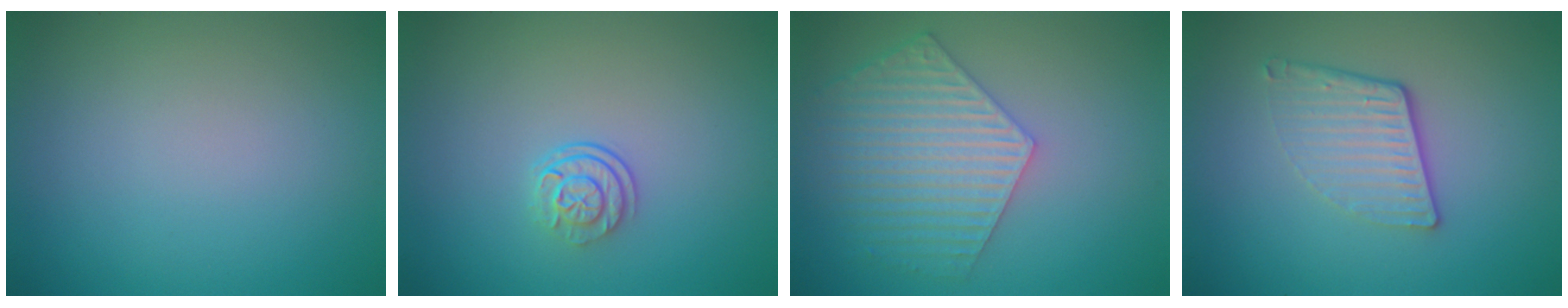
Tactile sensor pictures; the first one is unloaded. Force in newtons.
{"total": 2.4, "press": 1.7, "slide": 1.6}
{"total": 5.9, "press": 4.6, "slide": 3.6}
{"total": 3.7, "press": 2.6, "slide": 2.6}